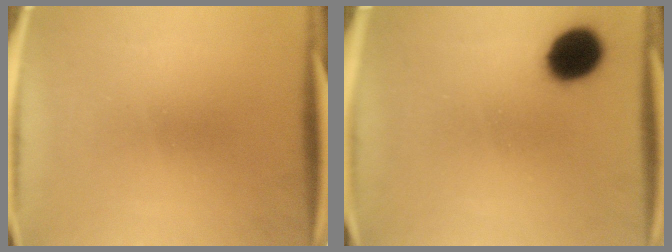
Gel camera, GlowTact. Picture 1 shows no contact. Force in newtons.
{"total": 10.7}